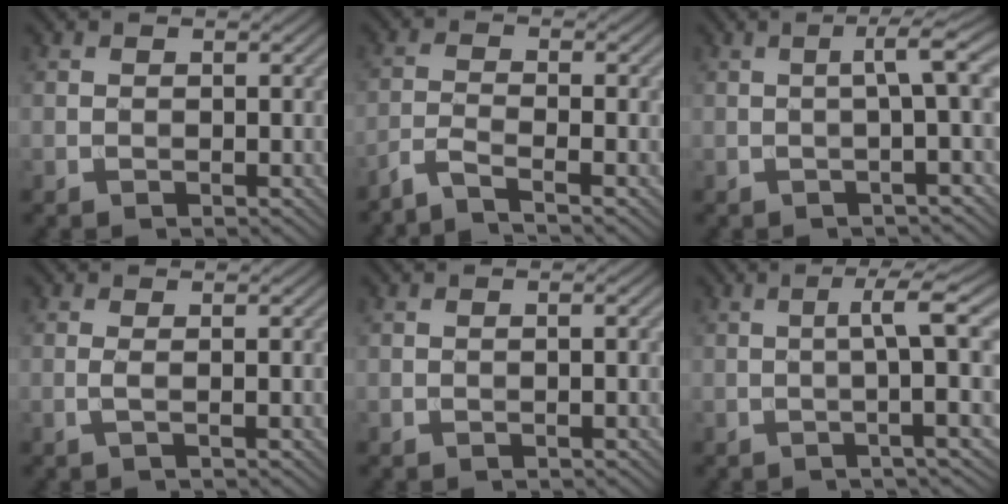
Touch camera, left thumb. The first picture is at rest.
{"total": 3.5, "force": [-2.7, 0.4, 2.2], "torque": [-0.038, -0.003, -0.073]}
{"total": 4.6, "force": [0.2, 0.2, 4.5], "torque": [-0.075, 0.016, -0.005]}
{"total": 1.3, "force": [0.1, 0.2, 1.3], "torque": [-0.027, 0.004, -0.006]}
{"total": 0.9, "force": [0.0, 0.1, 0.9], "torque": [-0.014, 0.003, -0.003]}
{"total": 6.0, "force": [0.0, 0.2, 6.0], "torque": [-0.106, 0.013, -0.007]}